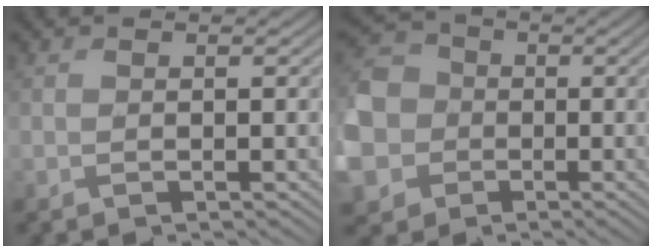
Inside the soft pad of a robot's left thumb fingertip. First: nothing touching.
{"total": 13.4, "force": [-3.9, 11.6, 5.4], "torque": [-0.177, -0.051, -0.097]}